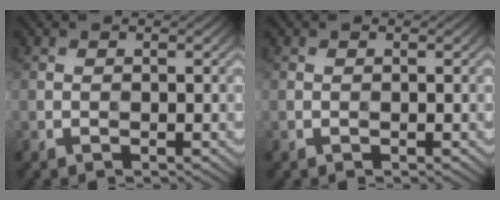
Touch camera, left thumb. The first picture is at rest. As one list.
[{"total": 0.0}]